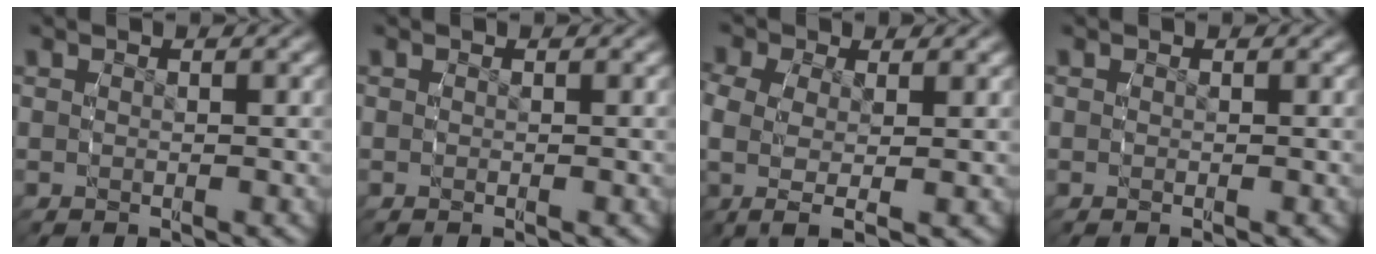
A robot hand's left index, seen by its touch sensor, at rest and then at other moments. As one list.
[{"total": 0.0}, {"total": 5.1, "force": [-0.2, 3.0, 4.2], "torque": [-0.104, -0.022, 0.009]}, {"total": 0.0}]